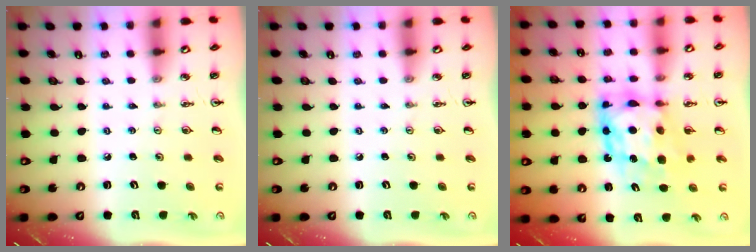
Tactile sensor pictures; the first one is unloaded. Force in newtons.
{"total": 0.0}
{"total": 10.6, "press": 10.6, "slide": 0.7}